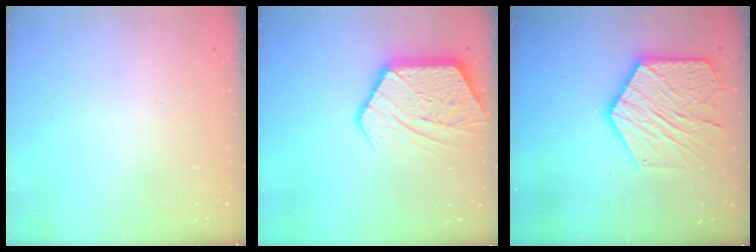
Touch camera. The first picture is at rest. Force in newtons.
{"total": 18.1, "press": 18.1, "slide": 1.5}
{"total": 19.0, "press": 18.9, "slide": 1.3}